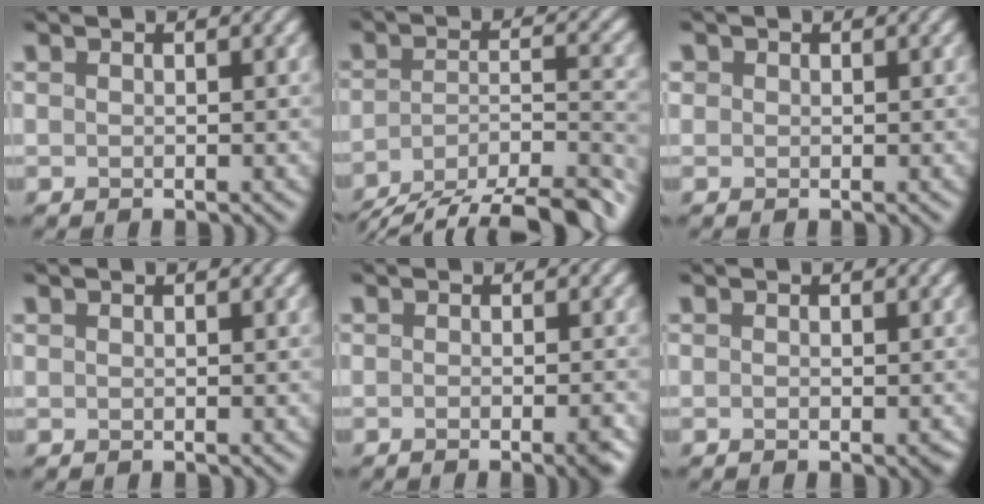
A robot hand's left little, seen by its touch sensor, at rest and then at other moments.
{"total": 11.6, "force": [-9.9, 2.6, 5.4], "torque": [-0.078, -0.002, -0.155]}
{"total": 0.5, "force": [0.2, 0.5, 0.0], "torque": [0.002, 0.001, 0.004]}
{"total": 0.0}
{"total": 2.3, "force": [-1.0, 0.6, 2.0], "torque": [-0.010, 0.002, -0.018]}
{"total": 0.9, "force": [-0.2, 0.5, 0.7], "torque": [-0.004, -0.001, -0.002]}